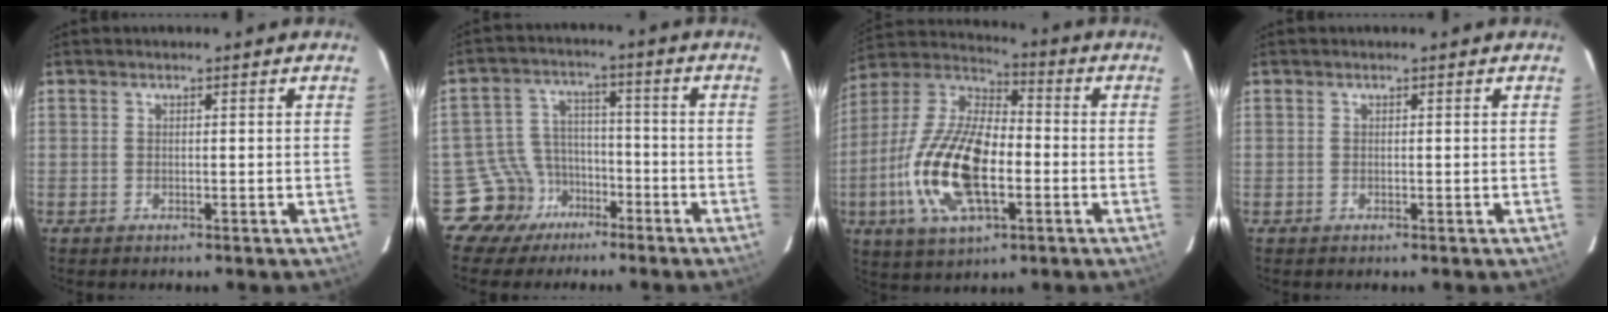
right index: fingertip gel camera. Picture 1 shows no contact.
{"total": 8.1, "force": [-5.6, 5.7, -0.6], "torque": [-0.006, 0.036, -0.100]}
{"total": 19.8, "force": [-4.8, 8.9, 17.0], "torque": [-0.360, -0.007, -0.093]}
{"total": 0.0}